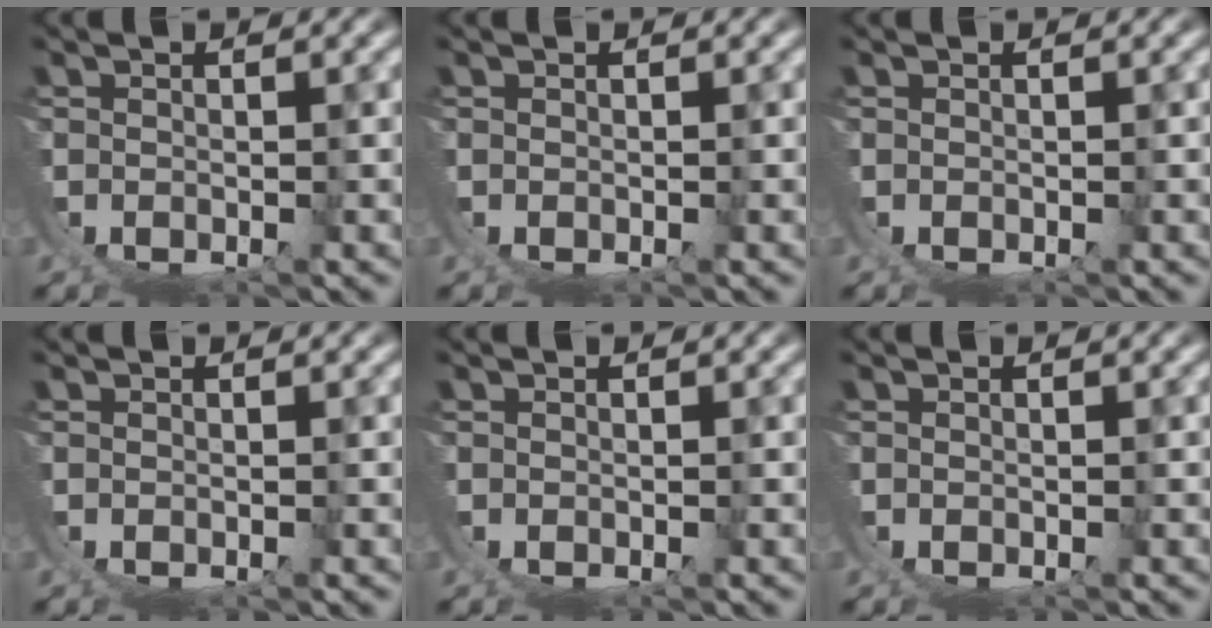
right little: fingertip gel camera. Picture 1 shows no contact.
{"total": 0.0}
{"total": 0.0}
{"total": 0.0}
{"total": 0.0}
{"total": 0.0}